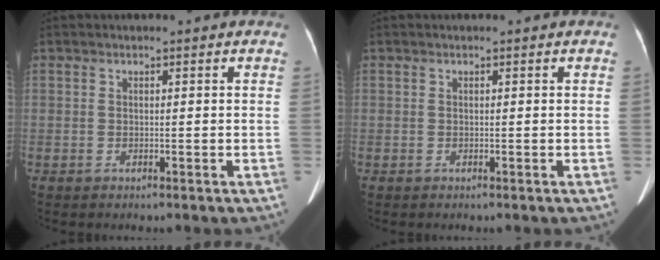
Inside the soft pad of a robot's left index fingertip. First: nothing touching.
{"total": 0.0}